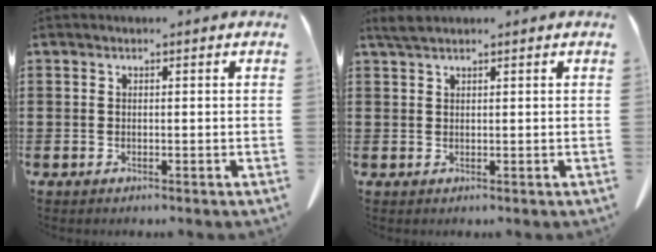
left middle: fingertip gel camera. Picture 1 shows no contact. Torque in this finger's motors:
{"motor_torque": [0.70, 0.44, 0.01, 0.00]}